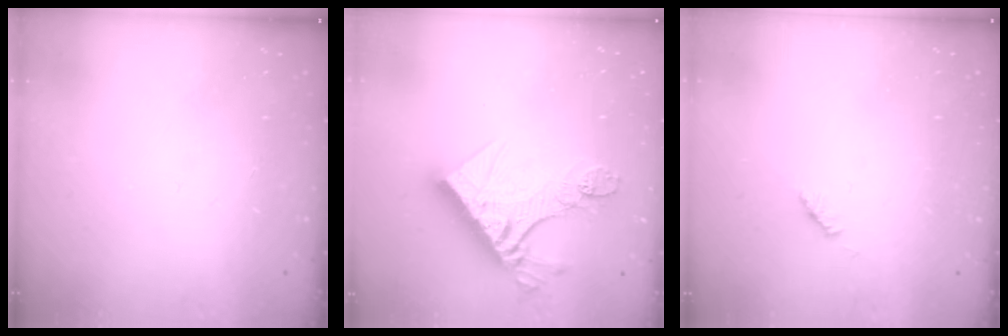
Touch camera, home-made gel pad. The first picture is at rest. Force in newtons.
{"total": 18.6, "press": 18.5, "slide": 2.1}
{"total": 1.9, "press": 1.8, "slide": 0.6}